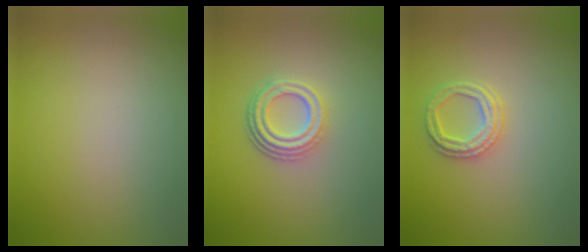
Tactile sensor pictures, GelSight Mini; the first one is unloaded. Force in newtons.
{"total": 4.2, "press": 3.1, "slide": 2.7}
{"total": 2.5, "press": 2.3, "slide": 1.0}